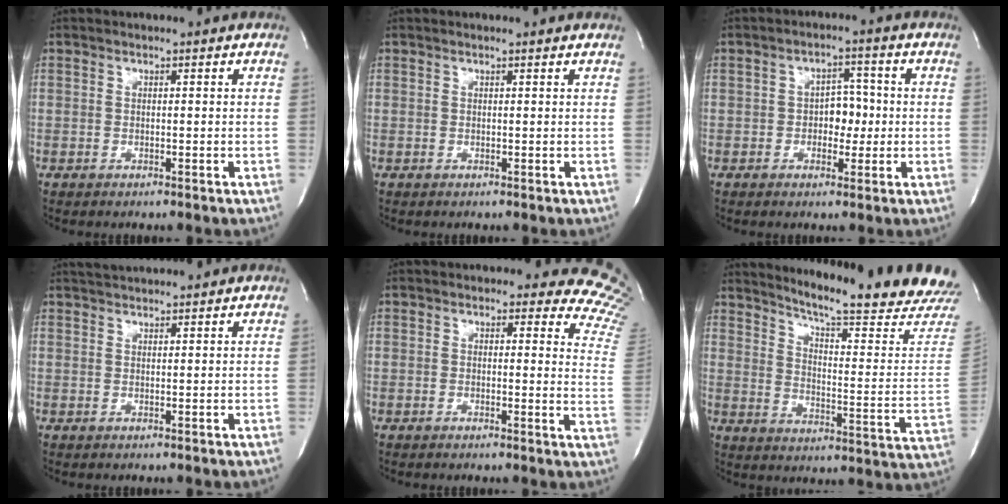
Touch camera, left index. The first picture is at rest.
{"total": 1.0, "force": [0.9, 0.0, 0.2], "torque": [-0.014, 0.002, 0.010]}
{"total": 4.4, "force": [-0.4, 2.9, 3.4], "torque": [-0.045, 0.012, -0.007]}
{"total": 4.2, "force": [4.0, 0.1, 1.0], "torque": [-0.021, 0.031, 0.067]}
{"total": 10.6, "force": [10.1, 3.3, 0.7], "torque": [0.044, -0.083, 0.053]}
{"total": 21.9, "force": [20.0, -0.6, 8.8], "torque": [-0.140, -0.100, 0.253]}